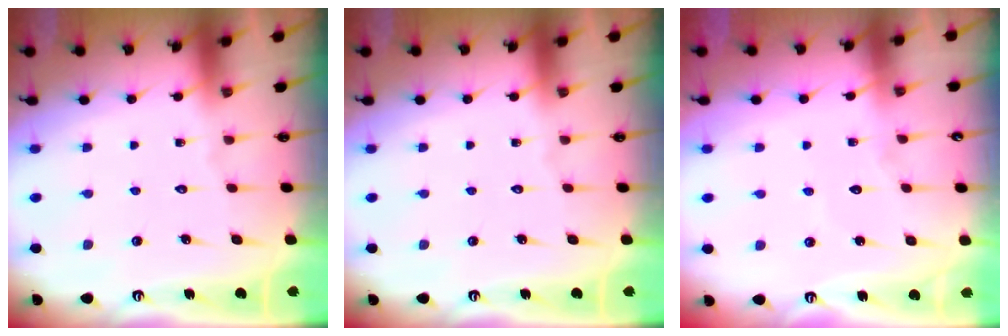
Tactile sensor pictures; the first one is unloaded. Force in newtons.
{"total": 0.0}
{"total": 5.2, "press": 5.1, "slide": 0.5}